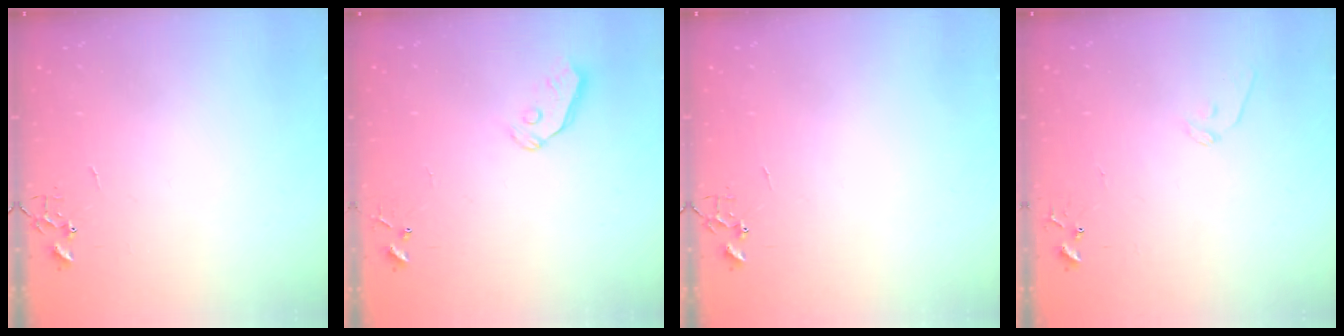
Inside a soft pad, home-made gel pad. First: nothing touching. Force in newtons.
{"total": 5.3, "press": 5.3, "slide": 0.4}
{"total": 0.0}
{"total": 8.1, "press": 8.0, "slide": 0.8}